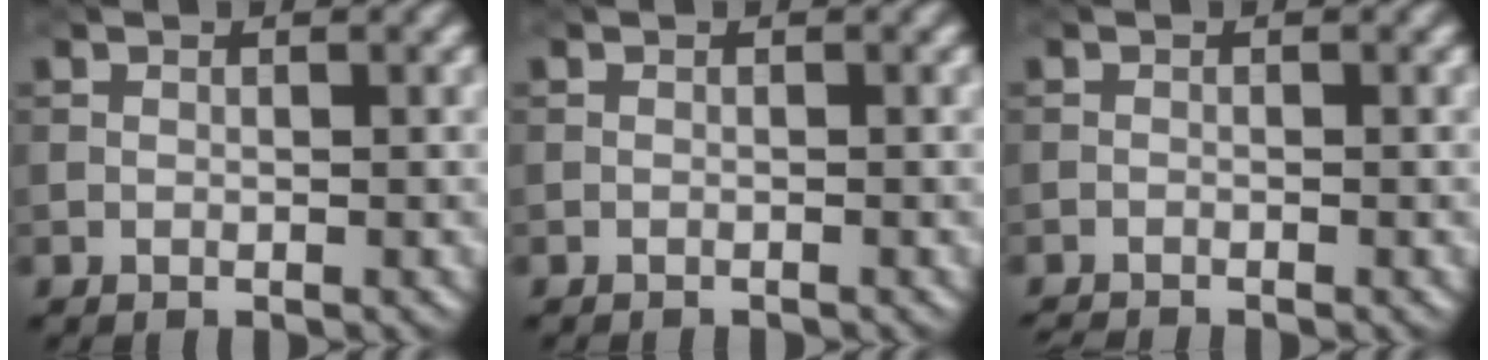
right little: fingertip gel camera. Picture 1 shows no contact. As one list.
[{"total": 0.6, "force": [-0.5, -0.2, -0.1], "torque": [0.001, -0.008, -0.013]}, {"total": 1.7, "force": [-1.7, -0.1, 0.2], "torque": [-0.004, -0.011, -0.035]}]